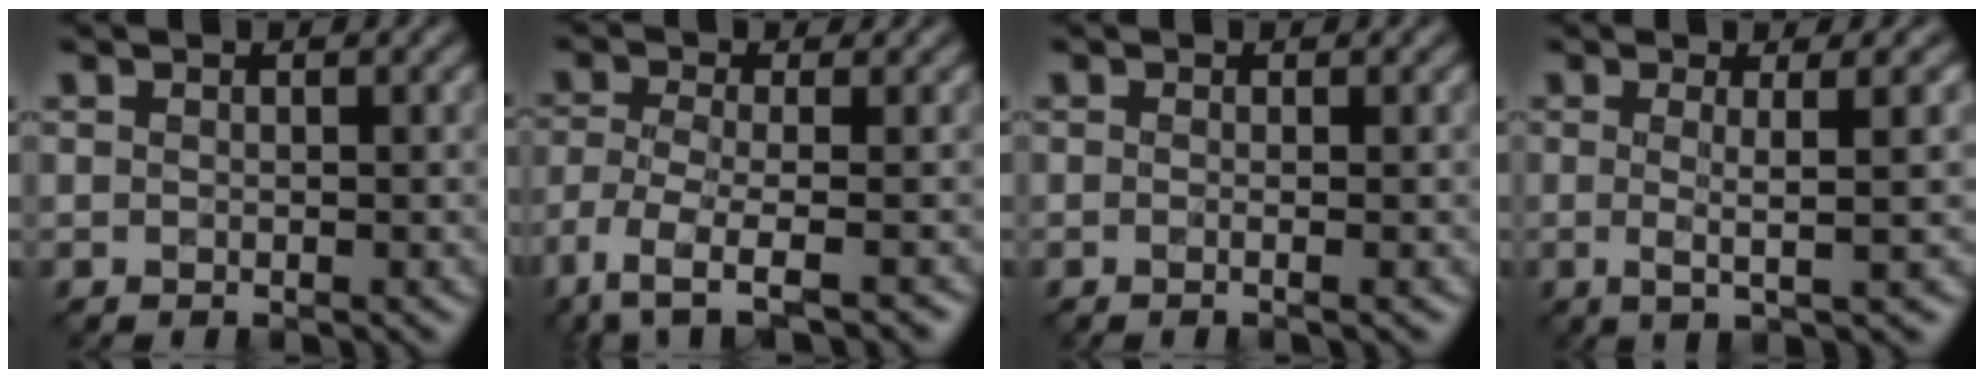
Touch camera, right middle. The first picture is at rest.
{"total": 5.7, "force": [-3.9, 1.5, 4.0], "torque": [-0.076, -0.007, -0.078]}
{"total": 1.8, "force": [0.0, 0.8, 1.6], "torque": [-0.008, -0.009, -0.023]}
{"total": 4.5, "force": [0.2, 0.8, 4.4], "torque": [-0.072, 0.000, 0.001]}